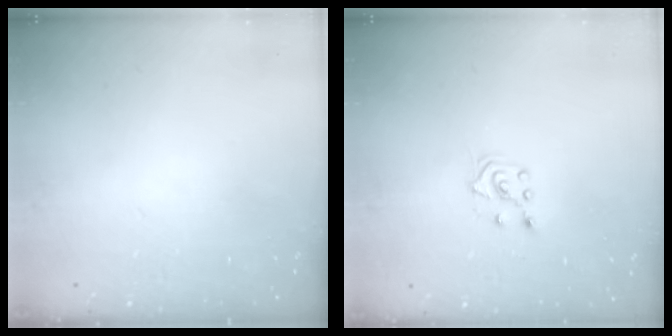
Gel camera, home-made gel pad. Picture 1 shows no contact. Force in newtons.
{"total": 3.0, "press": 2.9, "slide": 0.7}